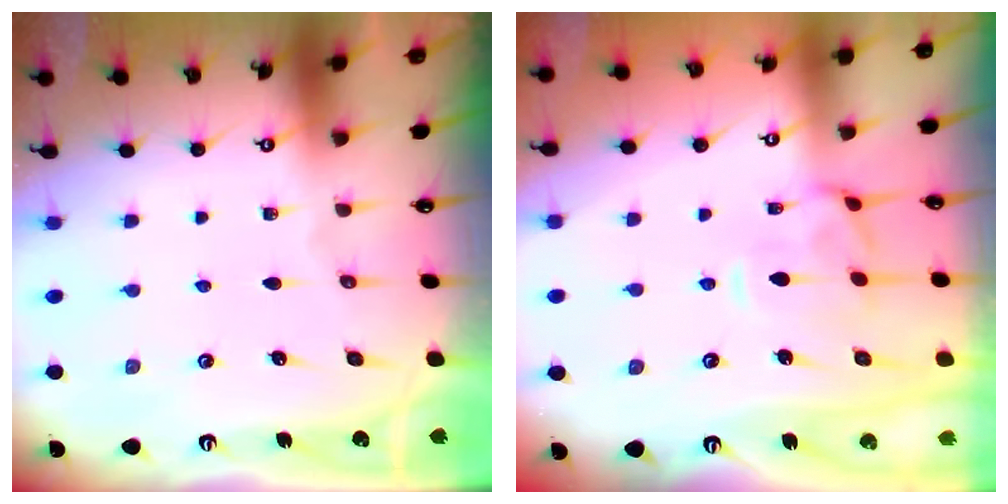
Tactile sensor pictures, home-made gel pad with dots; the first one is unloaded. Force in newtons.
{"total": 3.3, "press": 3.1, "slide": 1.1}